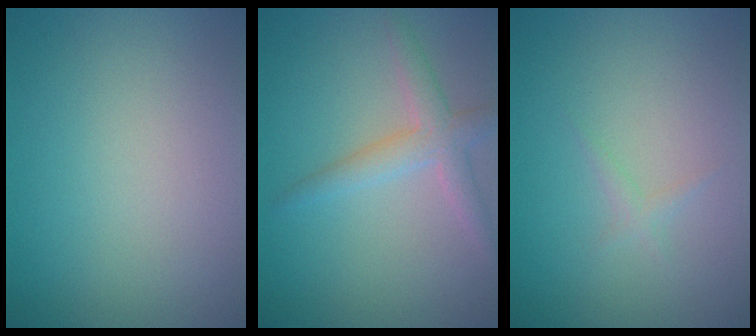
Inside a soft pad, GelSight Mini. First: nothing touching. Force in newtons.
{"total": 2.8, "press": 2.8, "slide": 0.1}
{"total": 0.7, "press": 0.7, "slide": 0.0}